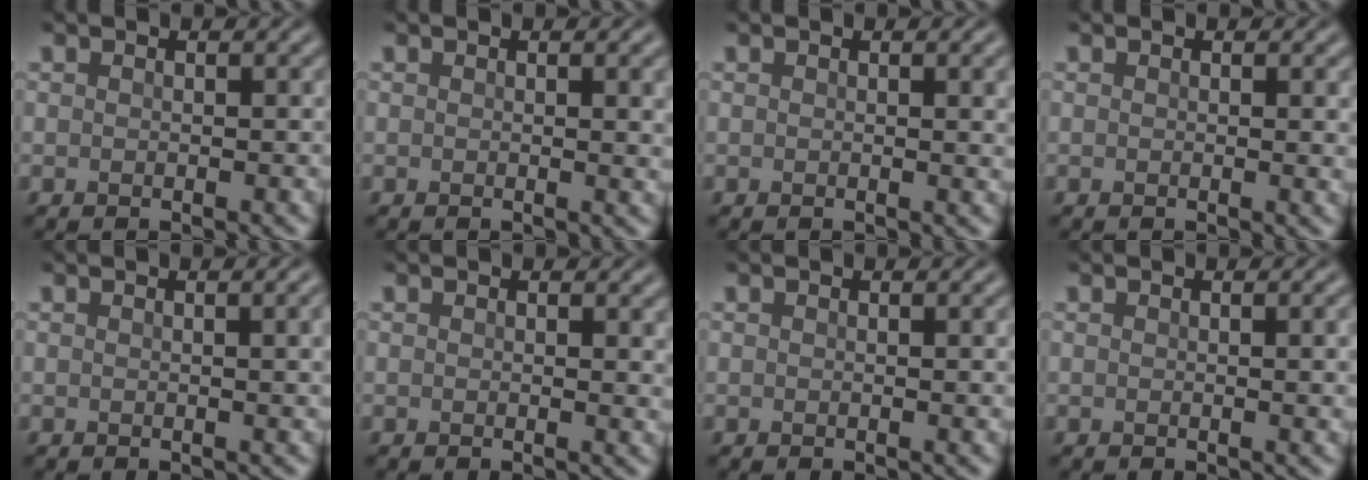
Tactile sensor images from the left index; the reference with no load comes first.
{"total": 2.3, "force": [0.5, 0.7, 2.2], "torque": [-0.017, 0.003, 0.003]}
{"total": 2.3, "force": [0.6, 0.7, 2.1], "torque": [-0.017, 0.004, 0.005]}
{"total": 1.4, "force": [0.2, 0.4, 1.3], "torque": [-0.010, 0.000, 0.000]}
{"total": 2.6, "force": [0.4, 0.8, 2.5], "torque": [-0.020, 0.006, 0.000]}
{"total": 1.2, "force": [0.4, 0.3, 1.1], "torque": [-0.007, 0.000, 0.004]}
{"total": 1.4, "force": [0.1, 0.4, 1.4], "torque": [-0.011, 0.004, -0.001]}
{"total": 2.6, "force": [0.2, 0.8, 2.5], "torque": [-0.021, 0.004, -0.003]}